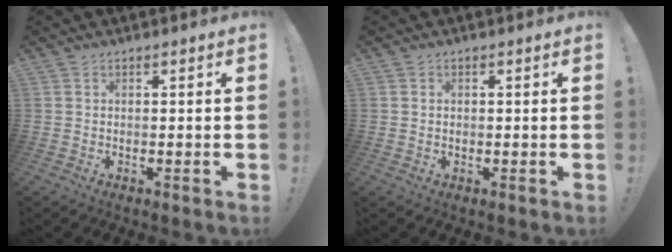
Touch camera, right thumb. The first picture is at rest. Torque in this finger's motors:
{"motor_torque": [0.21, -0.43, -0.22, 0.30, 0.05]}